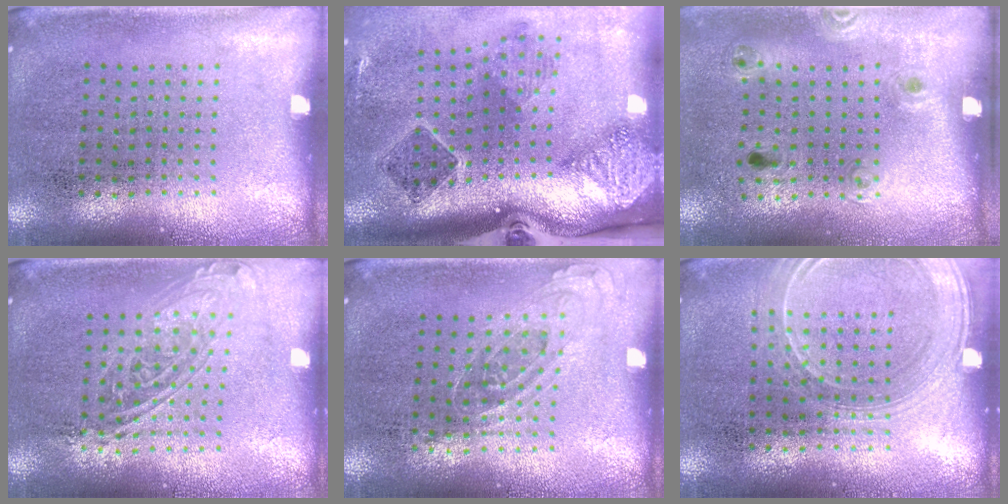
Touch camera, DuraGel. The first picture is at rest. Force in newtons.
{"total": 2.9, "press": 1.9, "slide": 2.2}
{"total": 1.4, "press": 0.8, "slide": 1.1}
{"total": 1.6, "press": 1.3, "slide": 0.9}
{"total": 0.8, "press": 0.7, "slide": 0.5}
{"total": 1.8, "press": 1.7, "slide": 0.6}